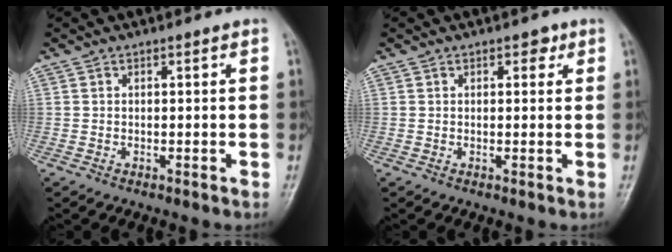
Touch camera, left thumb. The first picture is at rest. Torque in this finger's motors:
{"motor_torque": [-0.05, 0.02, -0.08, -0.09, 0.04]}